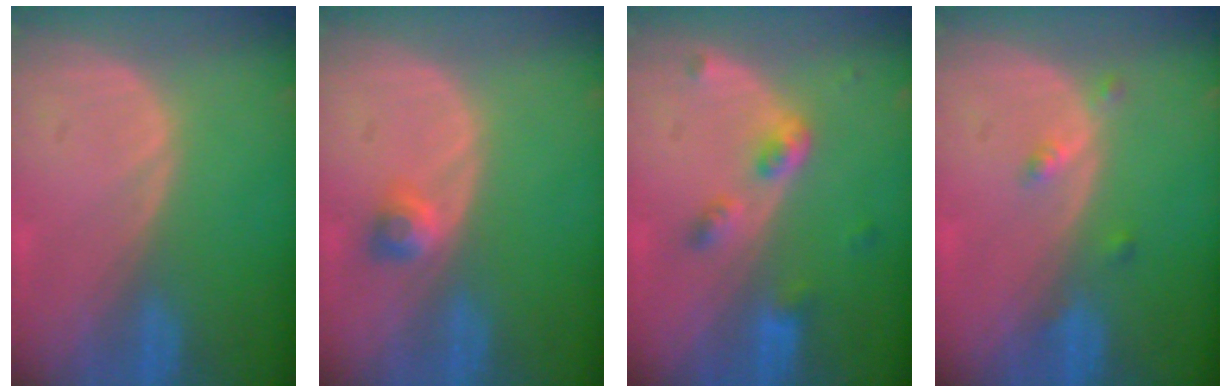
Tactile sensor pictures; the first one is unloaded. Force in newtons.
{"total": 2.4, "press": 2.1, "slide": 1.2}
{"total": 4.0, "press": 4.0, "slide": 0.4}
{"total": 2.2, "press": 1.8, "slide": 1.3}